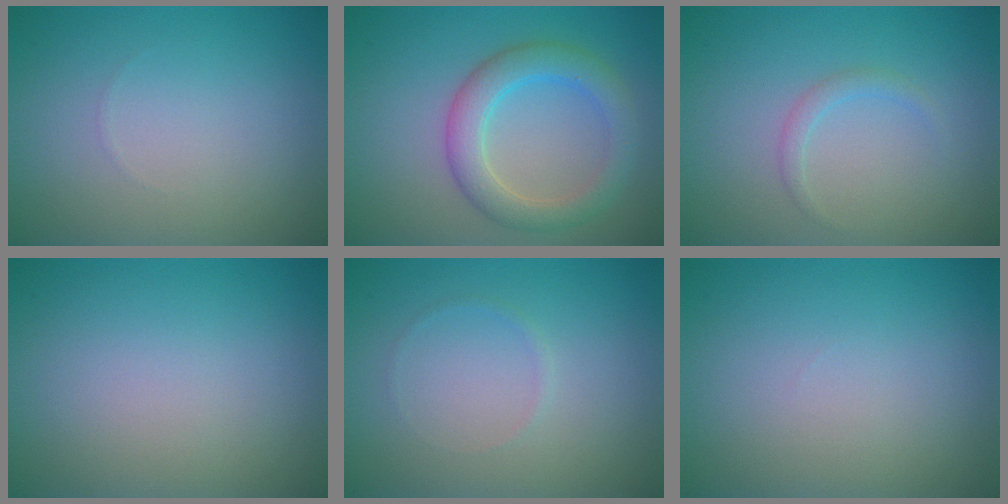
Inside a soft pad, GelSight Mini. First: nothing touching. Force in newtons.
{"total": 4.4, "press": 4.4, "slide": 0.0}
{"total": 1.1, "press": 1.1, "slide": 0.1}
{"total": 0.0}
{"total": 0.5, "press": 0.5, "slide": 0.1}
{"total": 0.0}